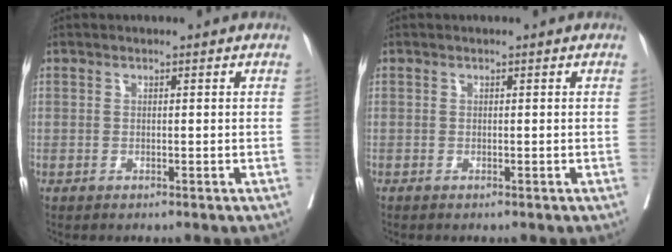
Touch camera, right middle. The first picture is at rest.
{"total": 0.0}